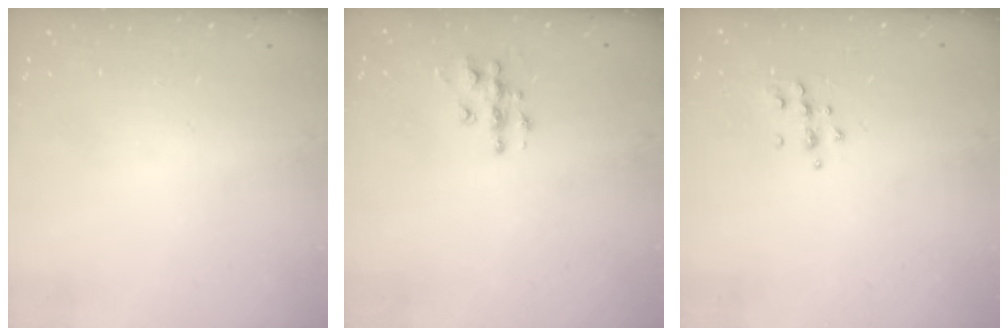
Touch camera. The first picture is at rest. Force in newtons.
{"total": 8.3, "press": 8.2, "slide": 0.5}
{"total": 6.3, "press": 6.2, "slide": 0.9}